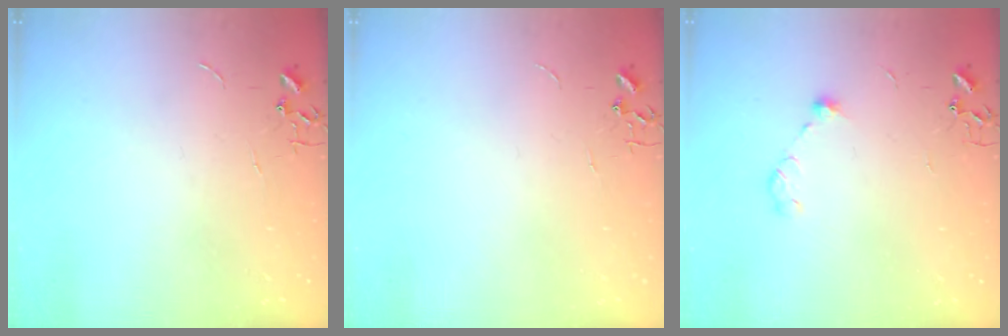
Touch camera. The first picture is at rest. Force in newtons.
{"total": 0.0}
{"total": 7.9, "press": 7.8, "slide": 1.5}